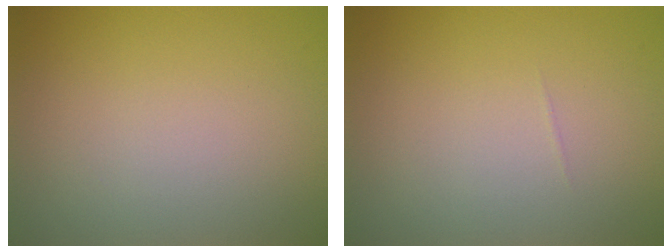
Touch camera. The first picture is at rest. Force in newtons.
{"total": 0.0}